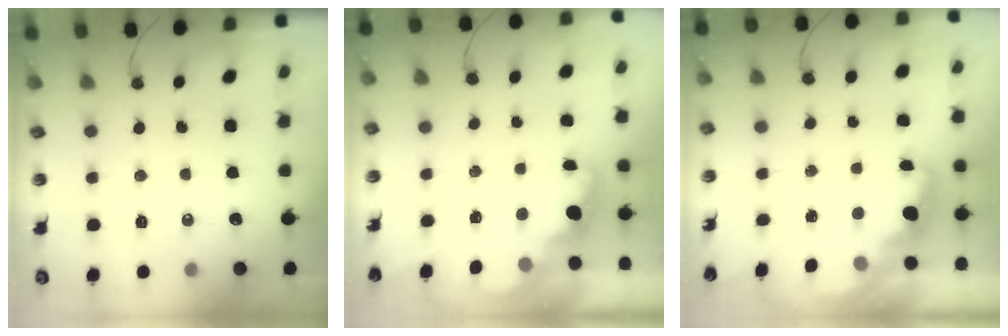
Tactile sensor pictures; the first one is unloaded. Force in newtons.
{"total": 2.3, "press": 2.2, "slide": 0.5}
{"total": 2.6, "press": 2.6, "slide": 0.5}